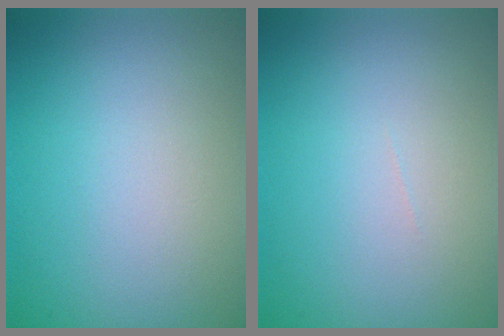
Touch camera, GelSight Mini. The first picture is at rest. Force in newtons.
{"total": 0.0}